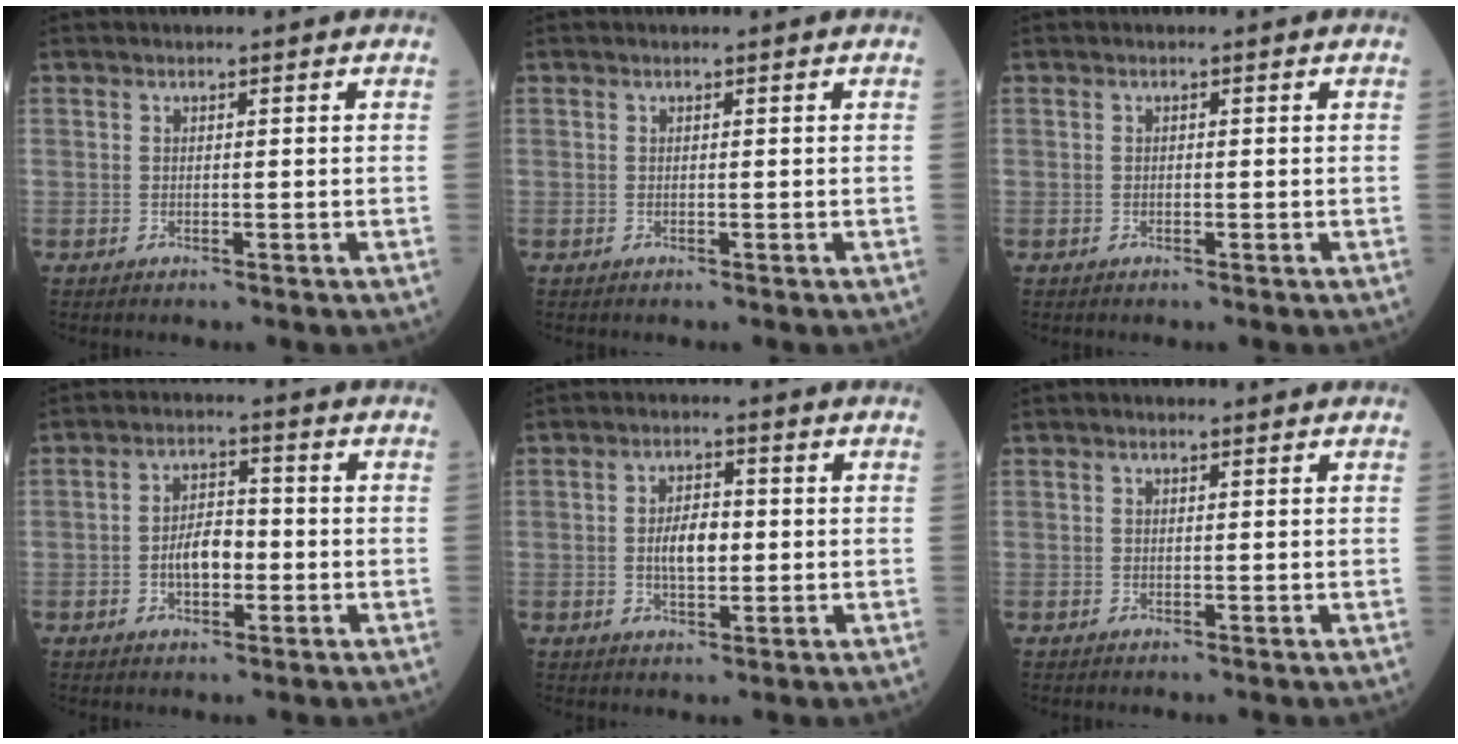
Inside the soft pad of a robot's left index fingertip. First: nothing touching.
{"total": 0.0}
{"total": 0.0}
{"total": 5.4, "force": [-1.3, 2.7, 4.5], "torque": [-0.089, 0.012, -0.024]}
{"total": 5.1, "force": [-0.1, 2.3, 4.5], "torque": [-0.090, 0.007, -0.002]}
{"total": 0.6, "force": [0.3, 0.2, 0.4], "torque": [-0.013, 0.001, 0.002]}